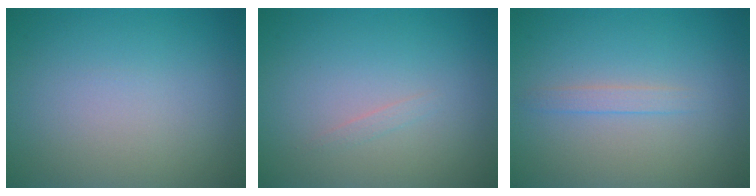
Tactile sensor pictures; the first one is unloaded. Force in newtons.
{"total": 0.5, "press": 0.5, "slide": 0.1}
{"total": 1.2, "press": 1.2, "slide": 0.1}